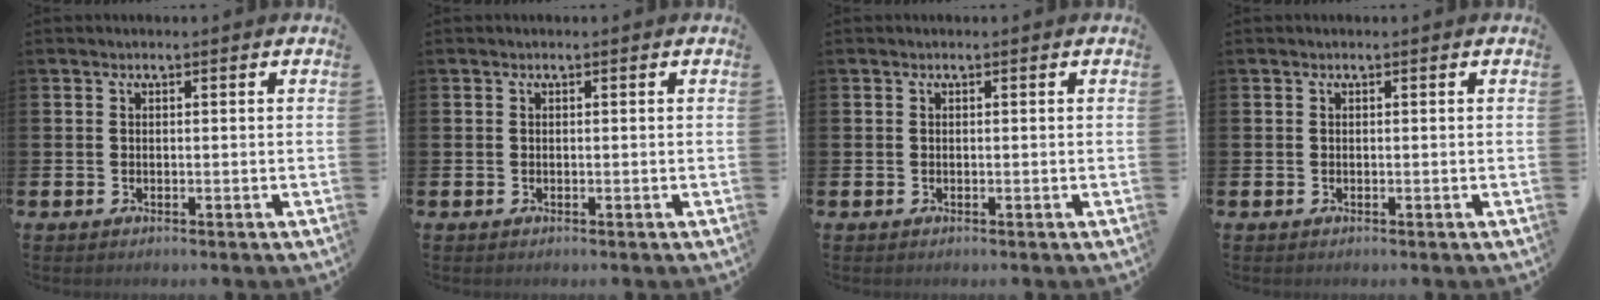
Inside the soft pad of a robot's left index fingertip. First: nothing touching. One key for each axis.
{"total": 0.0}
{"total": 0.0}
{"total": 0.0}